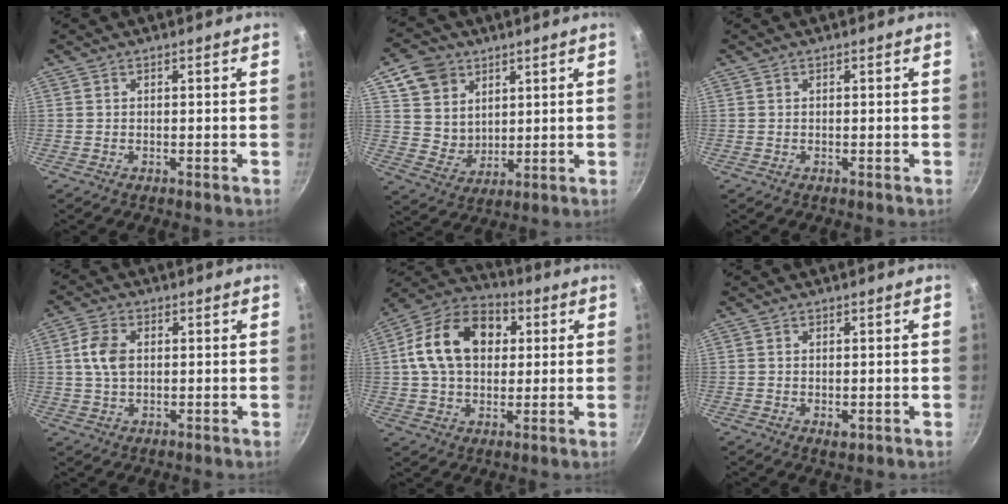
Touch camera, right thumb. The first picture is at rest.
{"total": 10.1, "force": [5.0, 8.1, 3.6], "torque": [-0.035, -0.017, 0.099]}
{"total": 0.0}
{"total": 6.1, "force": [0.8, 4.0, 4.5], "torque": [-0.080, 0.006, 0.012]}
{"total": 17.4, "force": [3.5, 12.5, 11.7], "torque": [-0.174, 0.022, 0.044]}
{"total": 1.7, "force": [-0.2, 1.1, 1.3], "torque": [-0.019, -0.005, -0.003]}